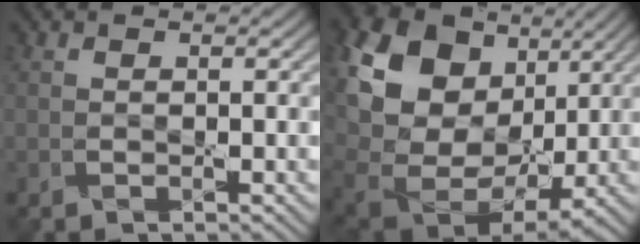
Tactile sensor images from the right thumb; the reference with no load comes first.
{"total": 20.8, "force": [8.5, 15.6, 10.8], "torque": [-0.294, 0.047, 0.169]}